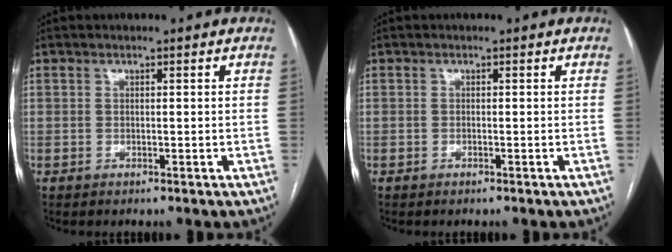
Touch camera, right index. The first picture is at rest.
{"total": 0.0}